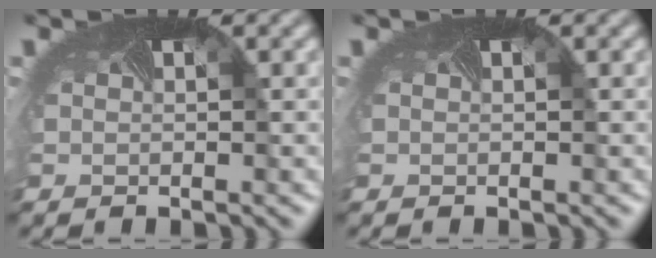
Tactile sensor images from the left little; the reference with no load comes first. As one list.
[{"total": 0.0}]